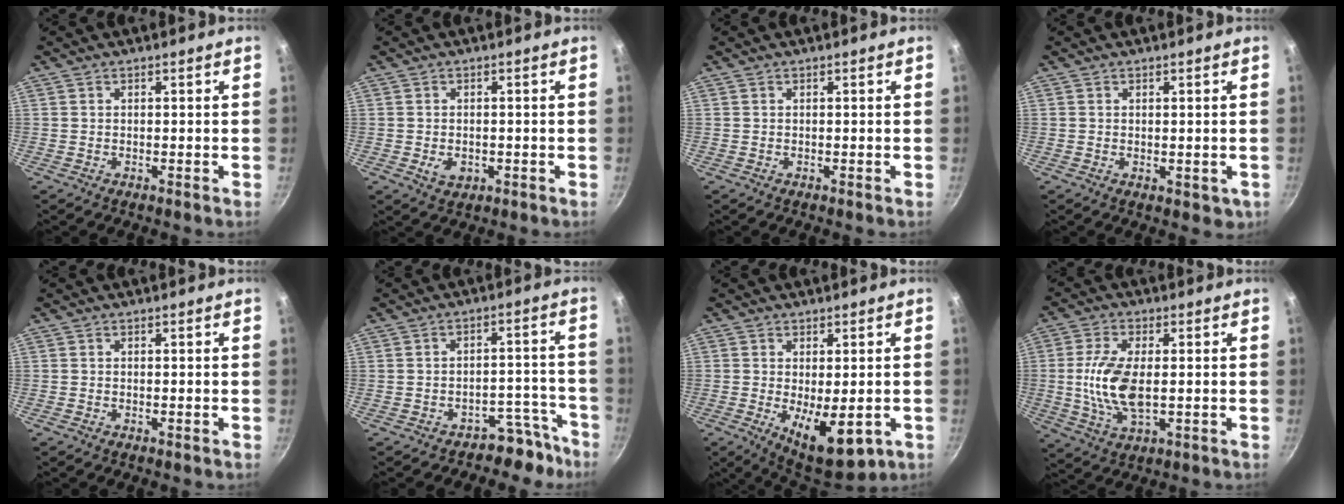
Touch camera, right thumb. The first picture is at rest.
{"total": 3.2, "force": [-0.8, 2.3, 2.1], "torque": [-0.031, 0.000, -0.006]}
{"total": 0.0}
{"total": 2.1, "force": [-0.1, 1.2, 1.8], "torque": [-0.018, -0.007, 0.000]}
{"total": 0.0}
{"total": 6.9, "force": [-5.4, 4.0, 1.5], "torque": [0.052, 0.075, -0.067]}
{"total": 11.2, "force": [-2.8, 4.8, 9.8], "torque": [-0.129, -0.015, -0.025]}
{"total": 10.8, "force": [0.0, 5.2, 9.4], "torque": [-0.193, -0.005, -0.001]}